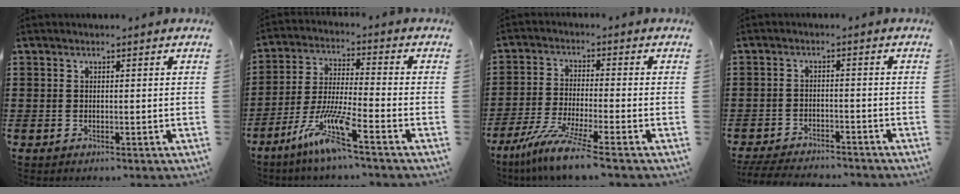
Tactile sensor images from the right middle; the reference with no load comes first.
{"total": 9.1, "force": [-6.1, 0.7, 6.7], "torque": [-0.141, -0.010, -0.119]}
{"total": 7.3, "force": [-5.7, -0.5, 4.5], "torque": [-0.097, -0.022, -0.112]}
{"total": 4.2, "force": [-4.0, 0.5, 0.9], "torque": [-0.020, 0.001, -0.084]}